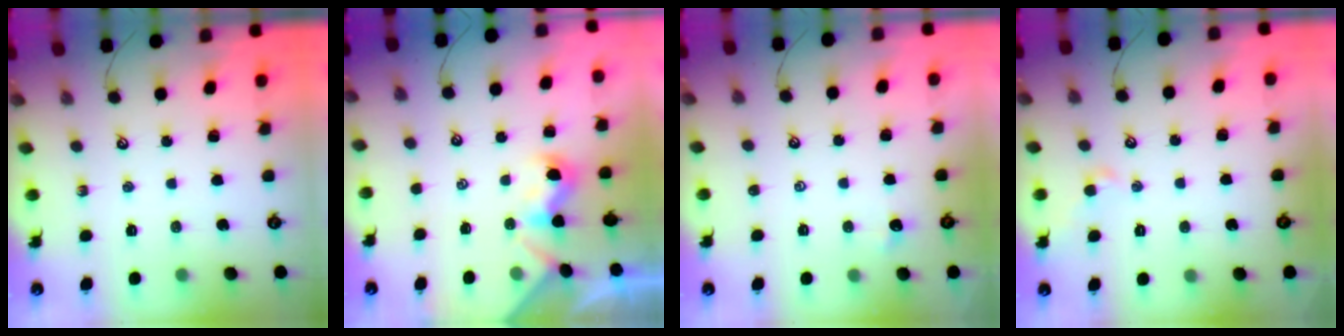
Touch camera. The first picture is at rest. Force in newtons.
{"total": 0.8, "press": 0.4, "slide": 0.7}
{"total": 0.5, "press": 0.4, "slide": 0.3}
{"total": 0.8, "press": 0.7, "slide": 0.5}